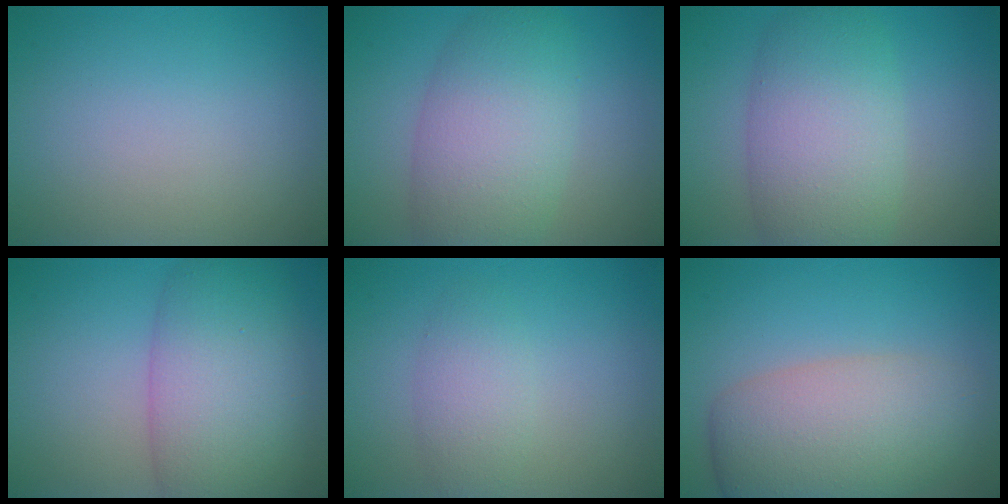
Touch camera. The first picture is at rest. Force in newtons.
{"total": 7.5, "press": 7.5, "slide": 0.4}
{"total": 7.4, "press": 7.4, "slide": 0.5}
{"total": 8.8, "press": 8.8, "slide": 0.3}
{"total": 2.6, "press": 2.6, "slide": 0.1}
{"total": 8.0, "press": 8.0, "slide": 0.4}